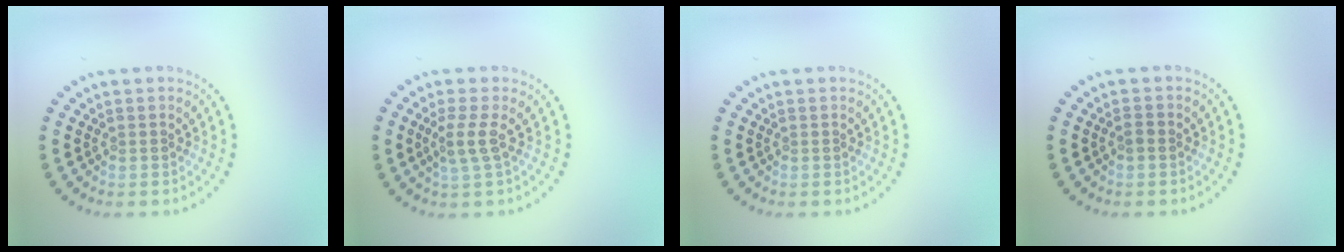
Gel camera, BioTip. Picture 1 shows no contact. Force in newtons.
{"total": 2.1, "press": 1.7, "slide": 1.3}
{"total": 0.0}
{"total": 1.0, "press": 1.0, "slide": 0.2}